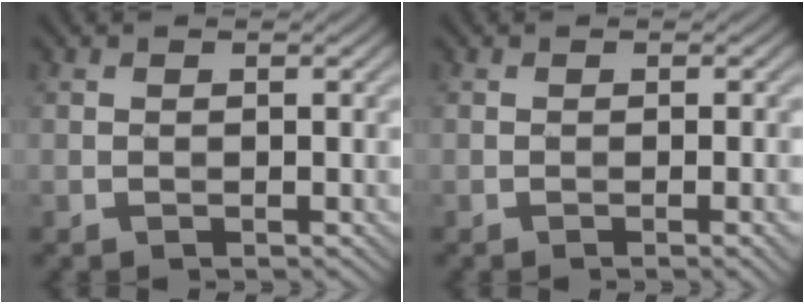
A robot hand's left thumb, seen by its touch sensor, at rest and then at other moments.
{"total": 1.9, "force": [-0.6, 0.3, 1.8], "torque": [-0.024, 0.001, -0.009]}